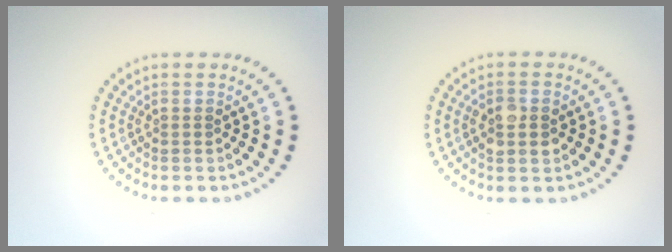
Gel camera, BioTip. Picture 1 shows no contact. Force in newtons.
{"total": 2.4, "press": 2.3, "slide": 0.3}